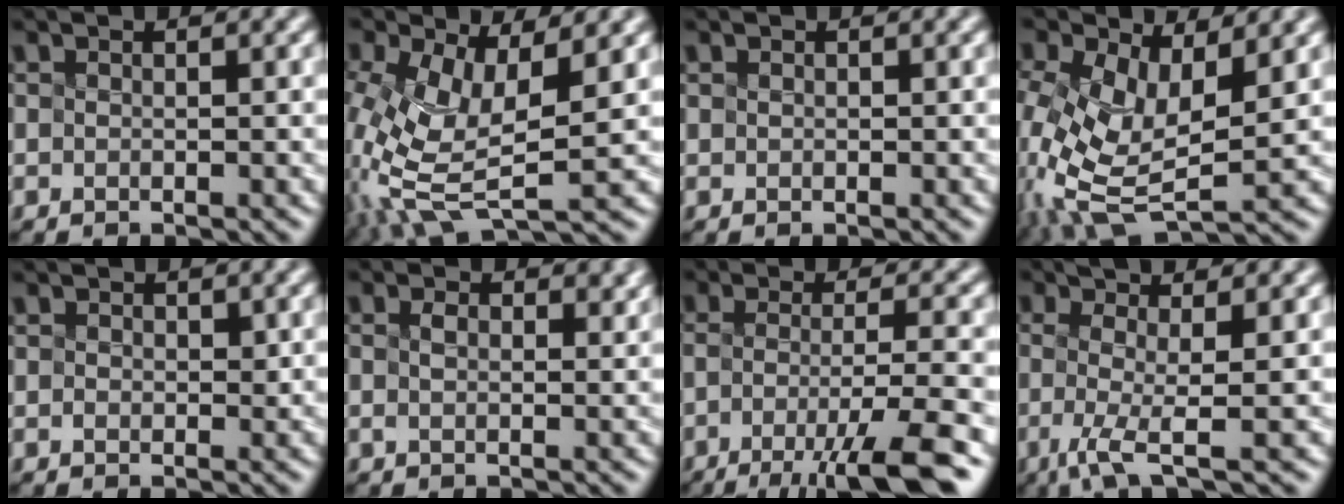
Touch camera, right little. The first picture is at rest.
{"total": 5.9, "force": [-1.8, 2.4, 5.1], "torque": [-0.151, -0.031, -0.002]}
{"total": 0.8, "force": [-0.2, -0.5, -0.7], "torque": [0.001, -0.006, 0.008]}
{"total": 7.1, "force": [-1.5, 3.7, 5.9], "torque": [-0.167, -0.035, 0.005]}
{"total": 1.2, "force": [-0.6, -0.7, -0.8], "torque": [0.000, -0.014, 0.023]}
{"total": 0.9, "force": [-0.6, -0.5, -0.5], "torque": [-0.011, -0.011, 0.018]}
{"total": 6.5, "force": [-4.3, 0.0, 4.8], "torque": [-0.081, -0.022, -0.049]}
{"total": 3.2, "force": [-1.7, -0.5, 2.7], "torque": [-0.071, -0.014, -0.006]}